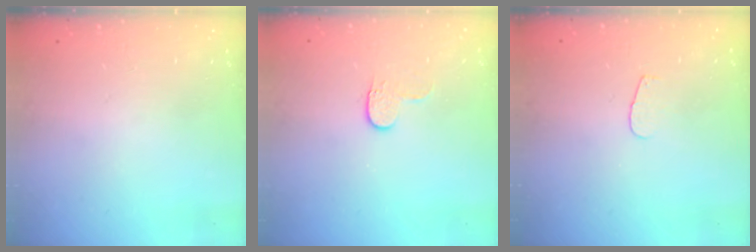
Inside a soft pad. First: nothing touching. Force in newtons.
{"total": 3.9, "press": 3.9, "slide": 0.5}
{"total": 3.3, "press": 3.3, "slide": 0.3}